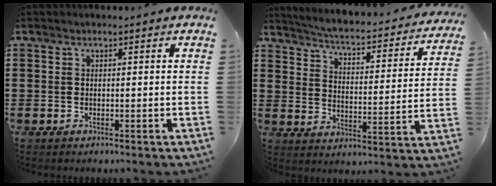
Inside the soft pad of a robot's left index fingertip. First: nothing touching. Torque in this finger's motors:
{"motor_torque": [0.04, -0.04, -0.10, 0.02]}